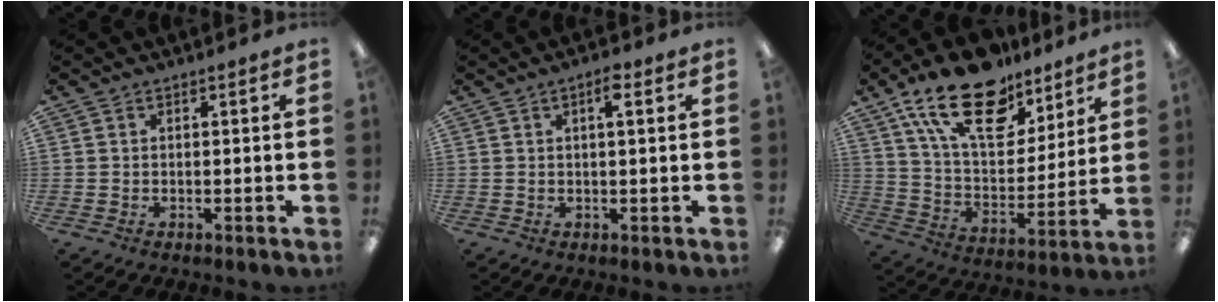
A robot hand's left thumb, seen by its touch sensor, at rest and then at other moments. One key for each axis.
{"total": 3.2, "fx": 1.5, "fy": 0.8, "fz": 2.7, "tx": -0.042, "ty": 0.001, "tz": 0.020}
{"total": 22.1, "fx": 14.5, "fy": 11.0, "fz": 12.6, "tx": -0.217, "ty": -0.074, "tz": 0.258}